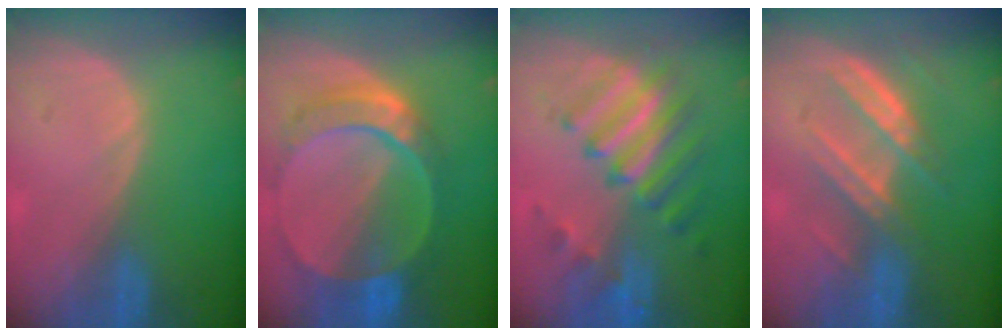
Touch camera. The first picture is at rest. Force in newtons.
{"total": 9.6, "press": 8.3, "slide": 4.8}
{"total": 9.3, "press": 8.6, "slide": 3.6}
{"total": 6.8, "press": 6.7, "slide": 1.0}